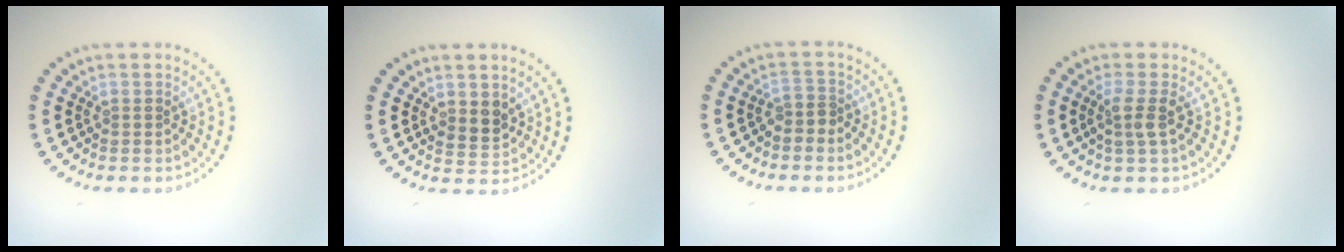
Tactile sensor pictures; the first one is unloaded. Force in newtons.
{"total": 1.9, "press": 1.8, "slide": 0.7}
{"total": 1.6, "press": 1.1, "slide": 1.1}
{"total": 1.9, "press": 1.5, "slide": 1.2}